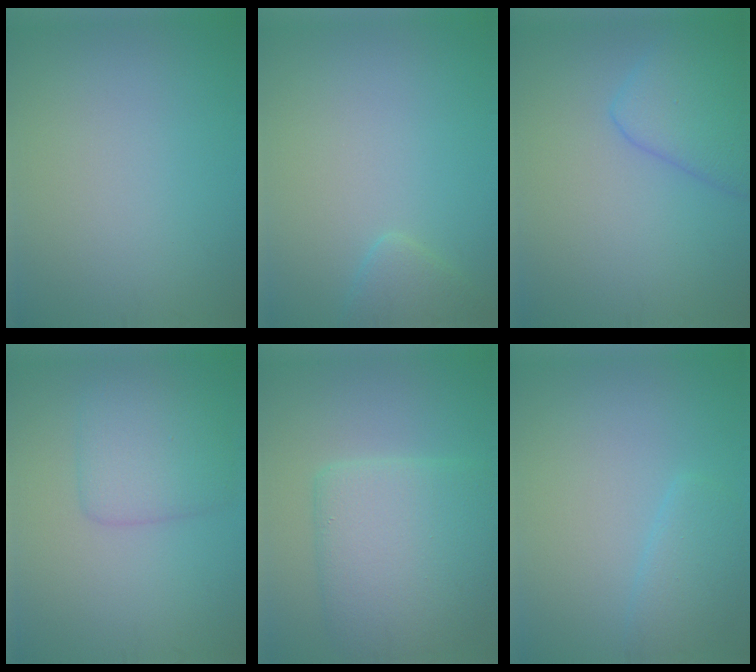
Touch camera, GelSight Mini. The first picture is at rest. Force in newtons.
{"total": 1.6, "press": 1.6, "slide": 0.1}
{"total": 4.6, "press": 4.6, "slide": 0.2}
{"total": 3.4, "press": 3.4, "slide": 0.1}
{"total": 7.7, "press": 7.6, "slide": 0.5}
{"total": 2.4, "press": 2.4, "slide": 0.2}